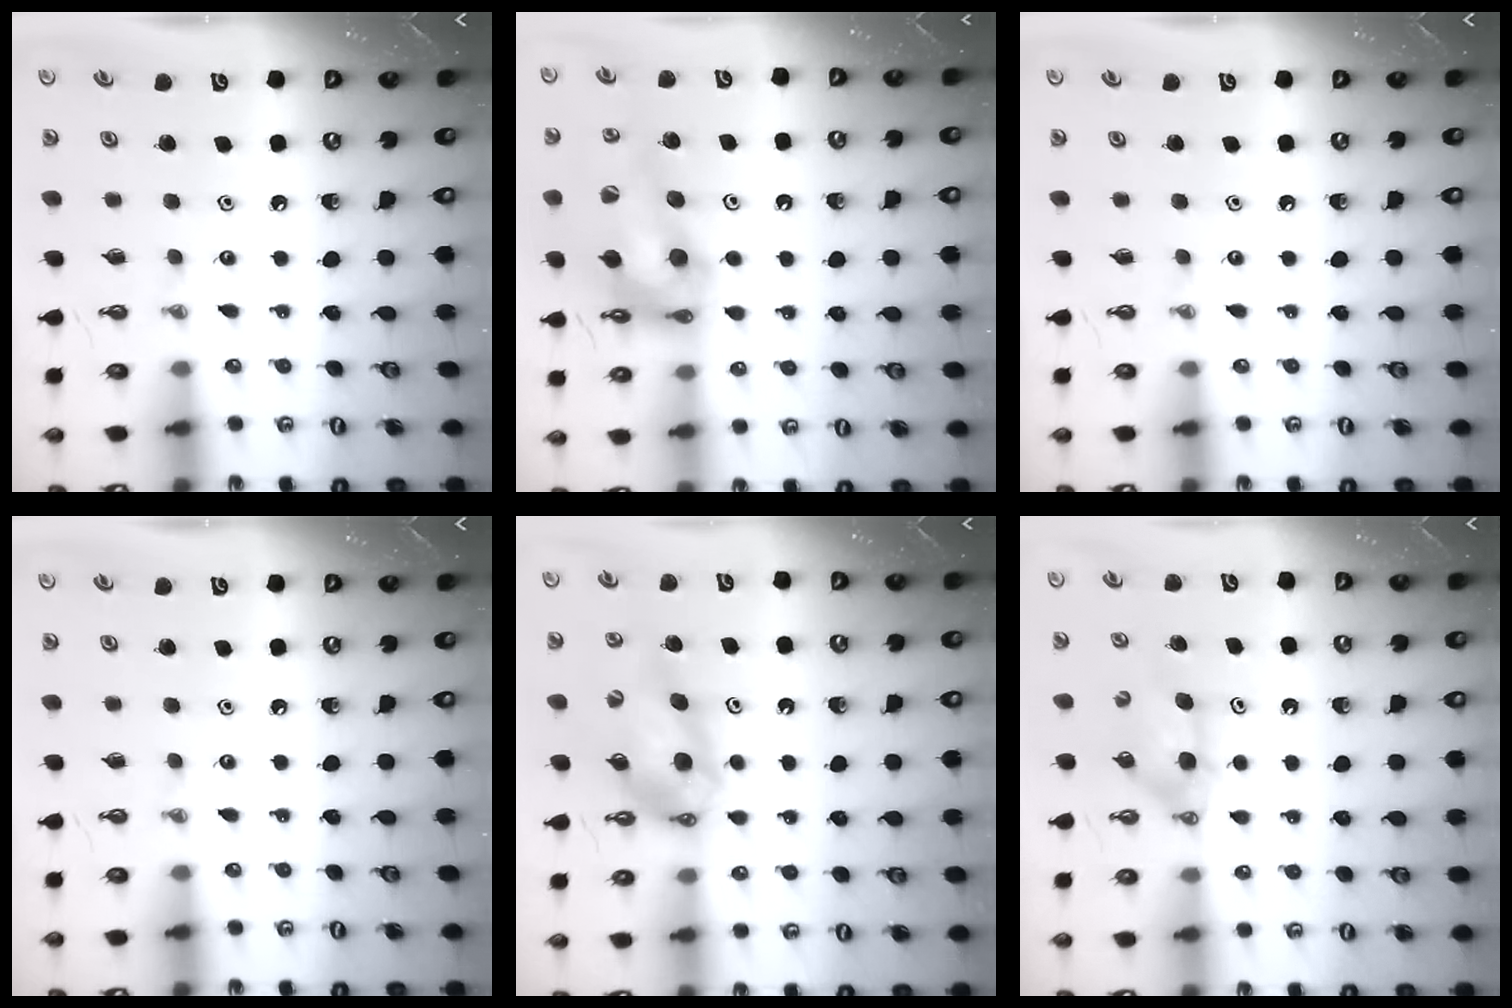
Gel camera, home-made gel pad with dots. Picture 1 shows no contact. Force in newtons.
{"total": 18.5, "press": 17.8, "slide": 5.3}
{"total": 0.0}
{"total": 0.0}
{"total": 10.6, "press": 10.5, "slide": 0.9}
{"total": 6.4, "press": 3.6, "slide": 5.3}